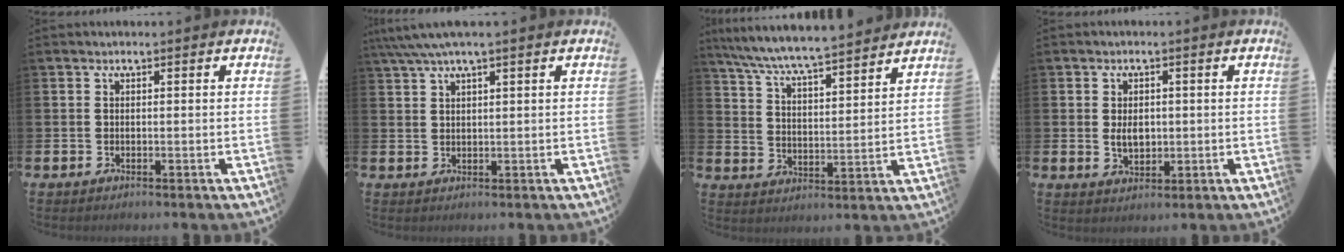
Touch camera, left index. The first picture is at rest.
{"total": 3.3, "force": [2.5, 0.2, 2.1], "torque": [-0.053, 0.004, 0.048]}
{"total": 7.5, "force": [7.2, -0.1, 1.9], "torque": [-0.070, -0.052, 0.128]}
{"total": 3.1, "force": [0.2, 2.1, 2.2], "torque": [-0.031, 0.002, 0.000]}